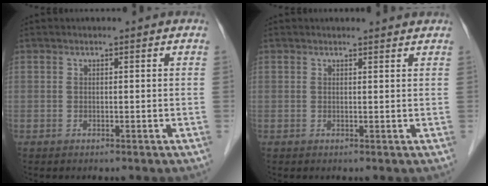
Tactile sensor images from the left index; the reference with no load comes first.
{"total": 1.8, "force": [1.8, 0.0, 0.1], "torque": [-0.009, -0.005, 0.017]}